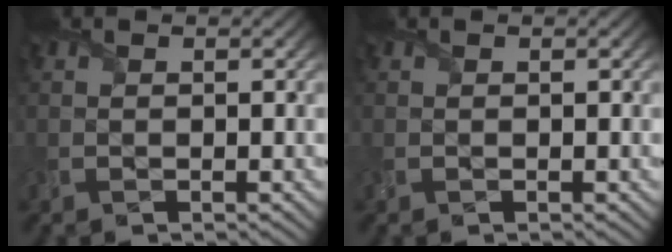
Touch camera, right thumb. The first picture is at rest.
{"total": 0.0}